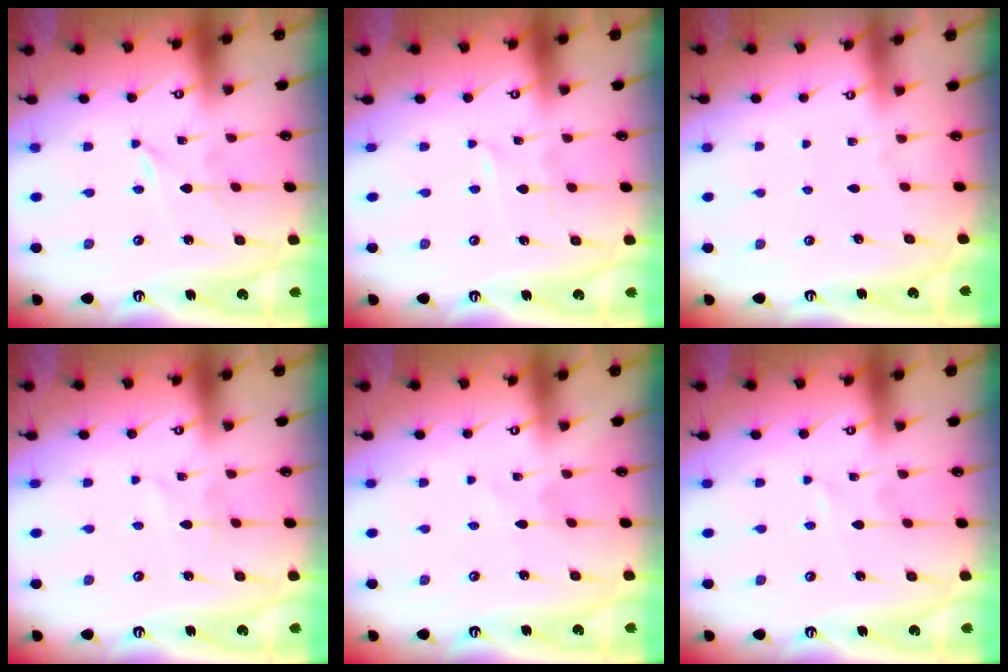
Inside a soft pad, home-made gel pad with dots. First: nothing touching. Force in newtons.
{"total": 0.0}
{"total": 0.0}
{"total": 1.7, "press": 1.6, "slide": 0.2}
{"total": 2.4, "press": 2.4, "slide": 0.3}
{"total": 0.6, "press": 0.6, "slide": 0.1}